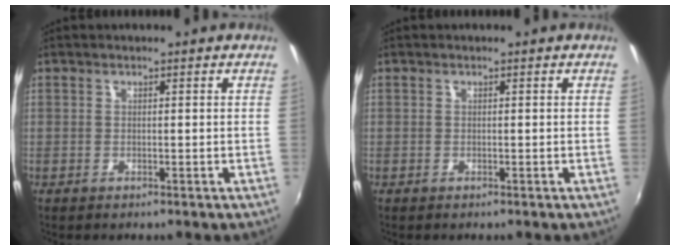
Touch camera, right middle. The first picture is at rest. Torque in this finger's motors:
{"motor_torque": [0.71, -0.66, 0.02, -0.06]}